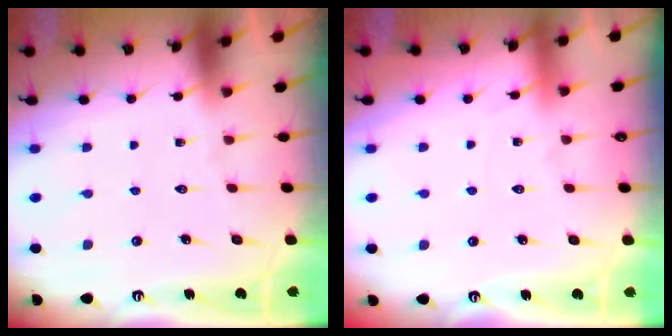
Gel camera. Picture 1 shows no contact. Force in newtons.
{"total": 2.5, "press": 2.5, "slide": 0.3}